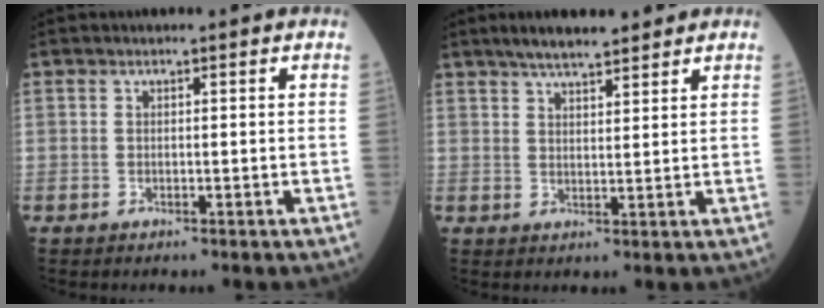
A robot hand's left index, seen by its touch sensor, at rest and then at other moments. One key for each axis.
{"total": 6.8, "fx": 5.6, "fy": 1.2, "fz": 3.6, "tx": -0.061, "ty": 0.021, "tz": 0.094}